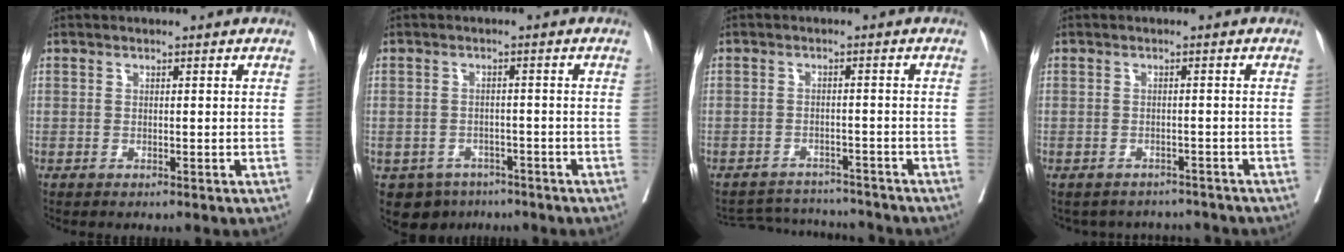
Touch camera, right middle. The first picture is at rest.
{"total": 5.9, "force": [-4.1, 4.1, 0.9], "torque": [-0.008, 0.007, -0.056]}
{"total": 7.8, "force": [-7.7, 1.3, 0.2], "torque": [-0.001, 0.010, -0.109]}
{"total": 6.7, "force": [-6.3, 2.4, 0.0], "torque": [0.004, 0.019, -0.072]}